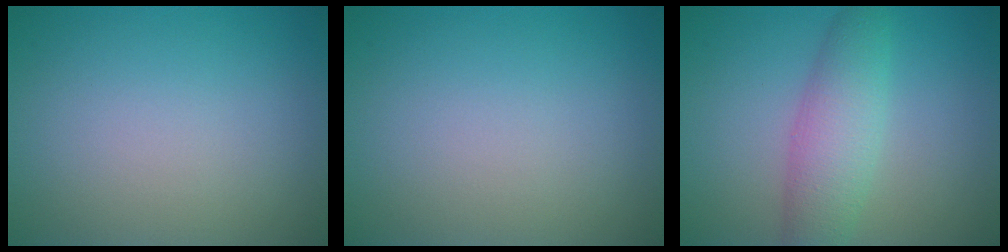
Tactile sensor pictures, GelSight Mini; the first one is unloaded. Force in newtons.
{"total": 0.0}
{"total": 4.4, "press": 4.4, "slide": 0.1}